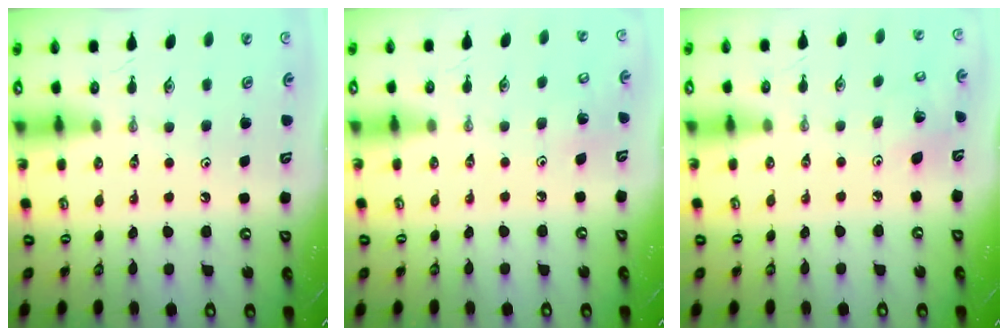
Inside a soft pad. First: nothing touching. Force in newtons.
{"total": 4.7, "press": 4.7, "slide": 0.4}
{"total": 5.6, "press": 5.1, "slide": 2.3}